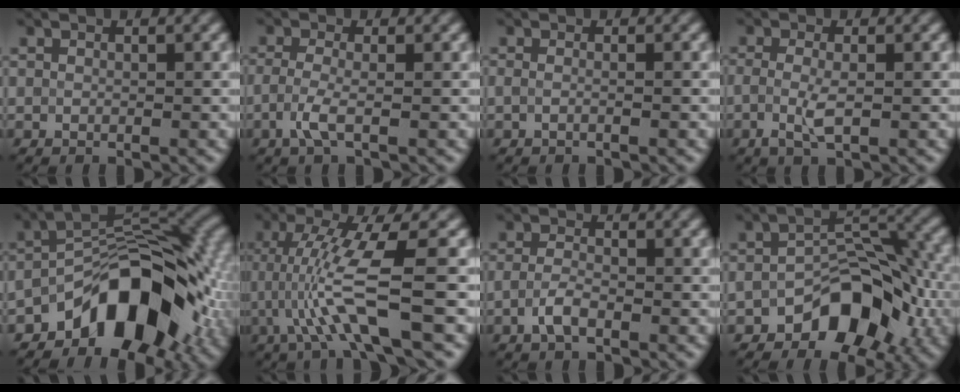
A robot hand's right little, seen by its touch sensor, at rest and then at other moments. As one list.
[{"total": 2.2, "force": [-0.9, 0.5, 1.9], "torque": [-0.048, -0.002, -0.023]}, {"total": 1.8, "force": [0.1, 1.0, 1.5], "torque": [-0.001, -0.005, -0.023]}, {"total": 2.0, "force": [-0.5, 0.5, 1.9], "torque": [-0.046, -0.007, -0.008]}, {"total": 10.4, "force": [-4.8, 5.5, 7.4], "torque": [-0.088, 0.014, -0.085]}, {"total": 7.8, "force": [-1.1, 1.2, 7.6], "torque": [-0.139, -0.007, -0.017]}, {"total": 1.8, "force": [-1.0, 0.7, 1.3], "torque": [-0.032, 0.001, -0.024]}, {"total": 7.5, "force": [-3.6, 4.5, 4.8], "torque": [-0.052, 0.008, -0.066]}]